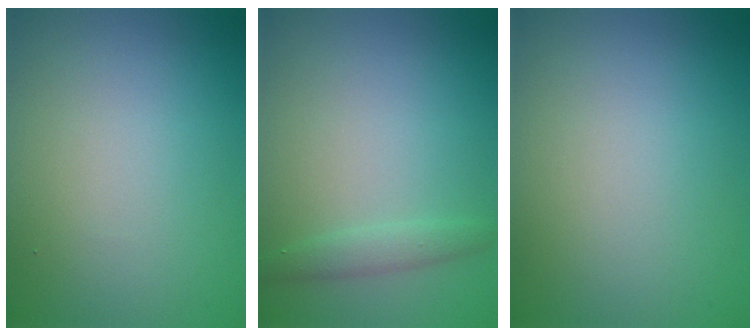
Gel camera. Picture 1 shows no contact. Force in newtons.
{"total": 1.4, "press": 1.4, "slide": 0.0}
{"total": 0.0}